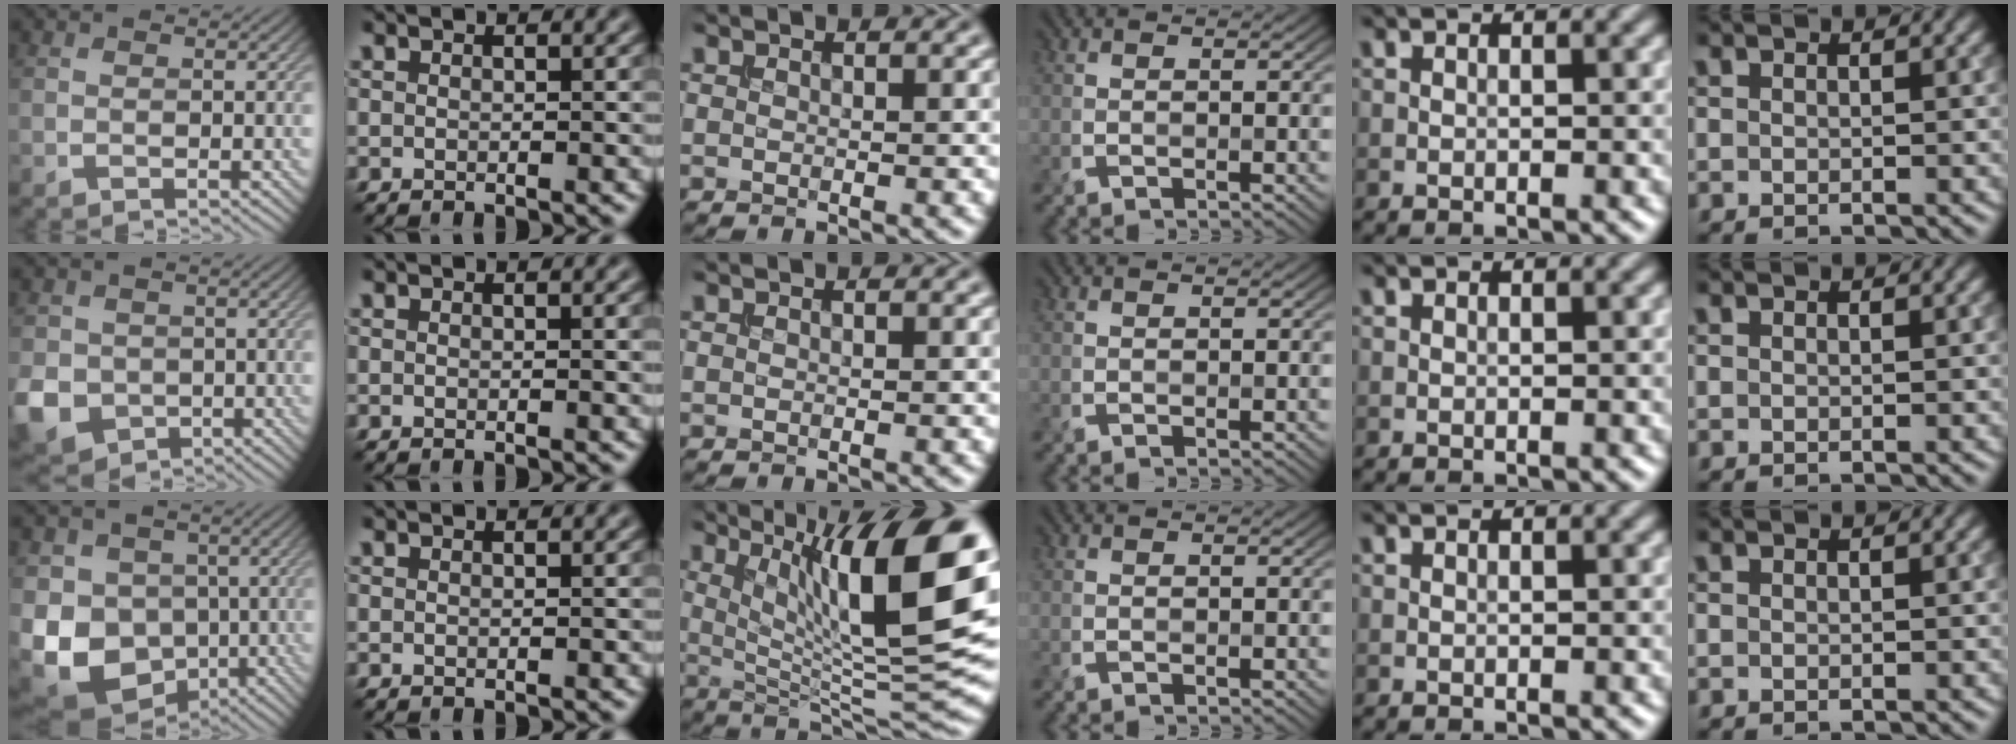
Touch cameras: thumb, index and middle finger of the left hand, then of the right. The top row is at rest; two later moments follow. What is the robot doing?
{"motion": "insert", "object": "file holder"}